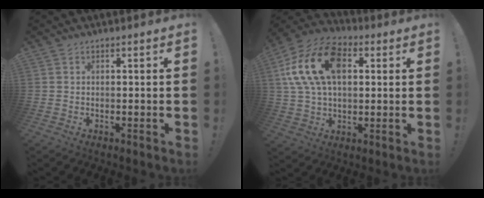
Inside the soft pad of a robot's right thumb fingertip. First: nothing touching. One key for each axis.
{"total": 20.2, "fx": 5.6, "fy": 13.1, "fz": 14.3, "tx": -0.279, "ty": 0.003, "tz": 0.100}